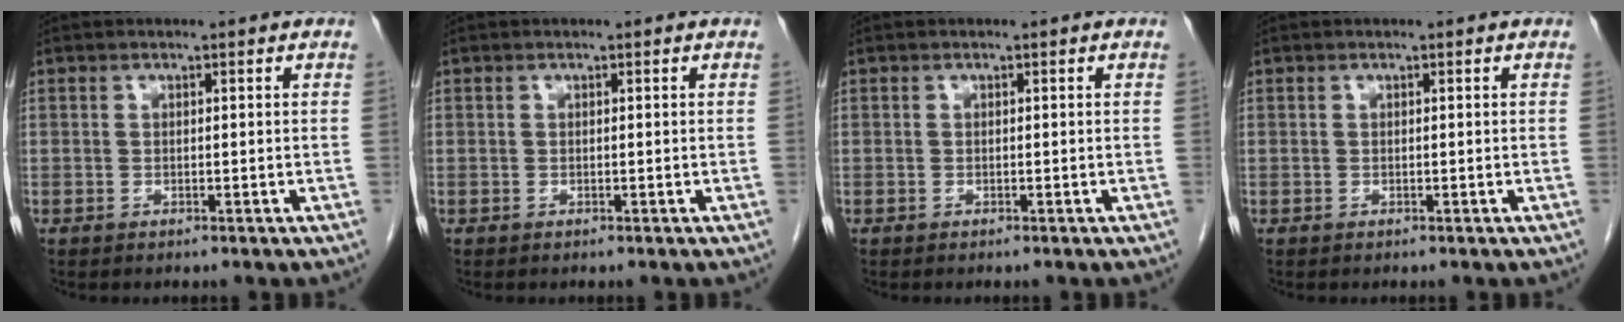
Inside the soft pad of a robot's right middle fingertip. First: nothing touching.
{"total": 0.0}
{"total": 0.0}
{"total": 0.0}